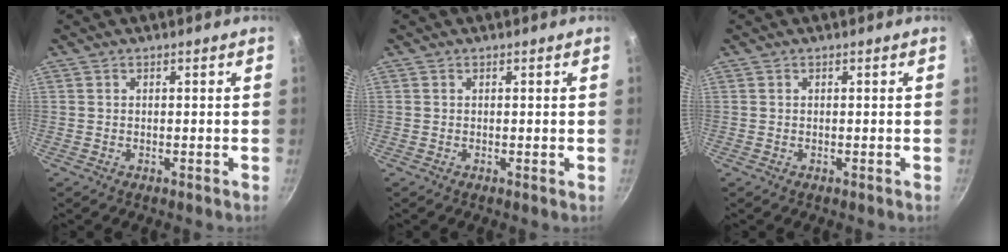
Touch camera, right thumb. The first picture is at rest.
{"total": 0.0}
{"total": 0.0}